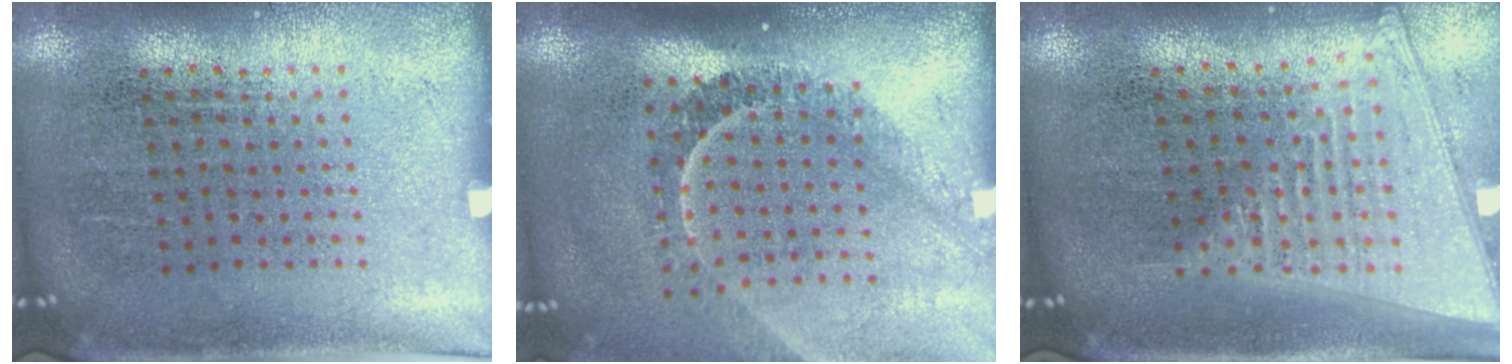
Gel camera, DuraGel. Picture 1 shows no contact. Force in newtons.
{"total": 2.2, "press": 1.6, "slide": 1.5}
{"total": 2.0, "press": 1.7, "slide": 1.0}